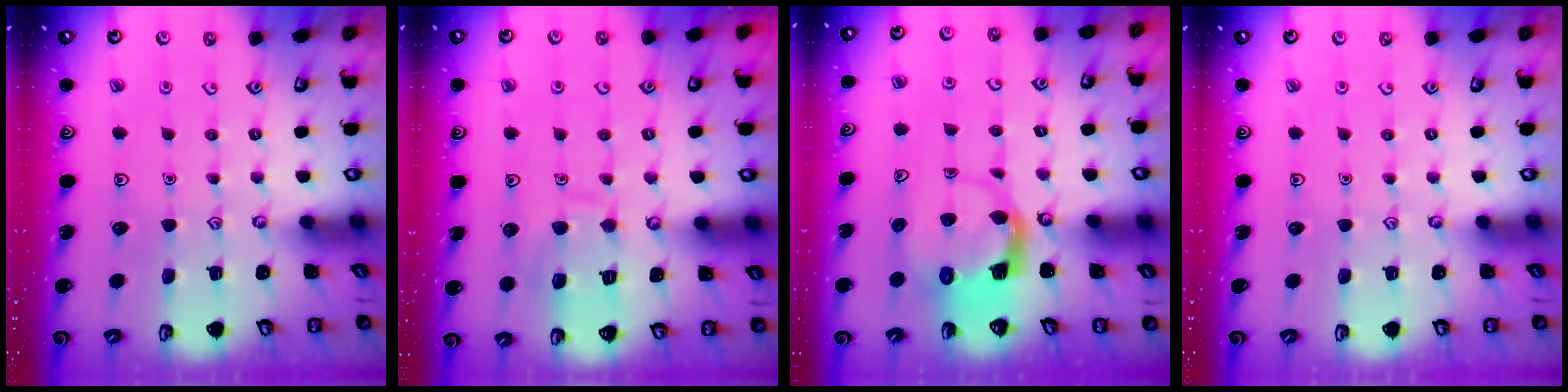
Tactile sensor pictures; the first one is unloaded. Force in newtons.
{"total": 9.0, "press": 8.9, "slide": 0.9}
{"total": 3.7, "press": 3.6, "slide": 0.7}
{"total": 0.0}